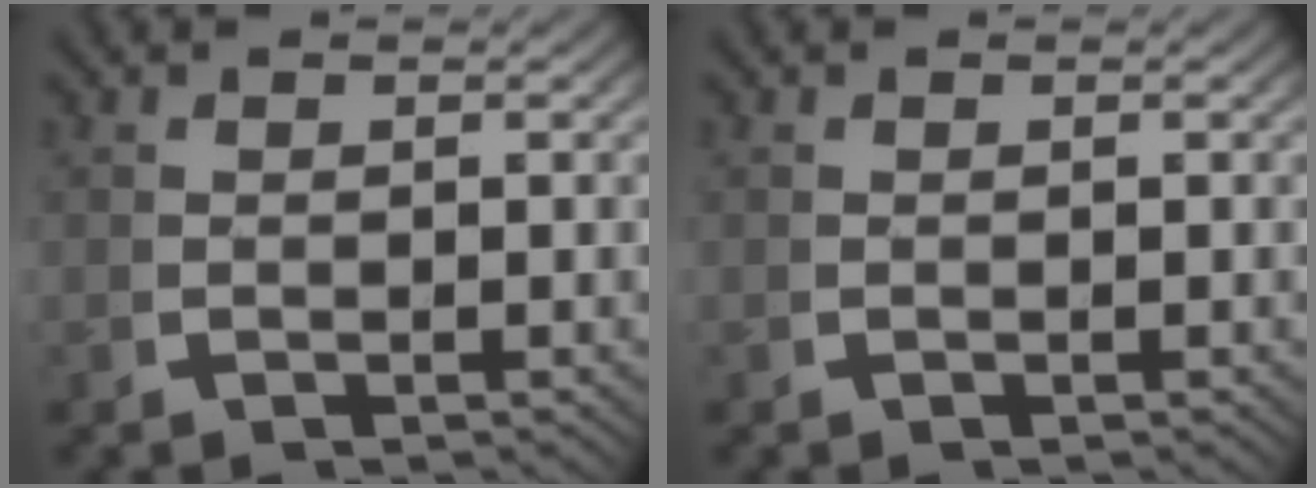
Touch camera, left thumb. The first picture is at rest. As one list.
[{"total": 0.0}]